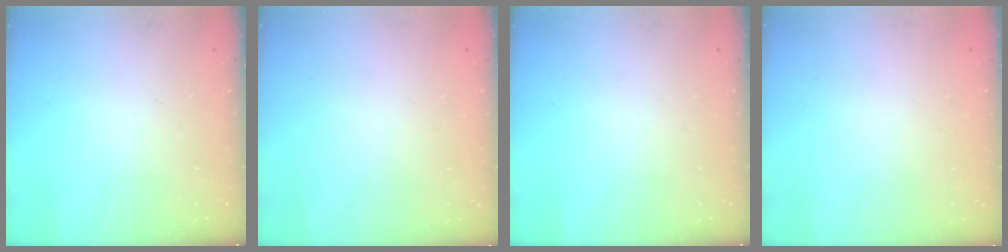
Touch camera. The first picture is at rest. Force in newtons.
{"total": 1.9, "press": 1.9, "slide": 0.2}
{"total": 0.0}
{"total": 1.8, "press": 1.8, "slide": 0.2}